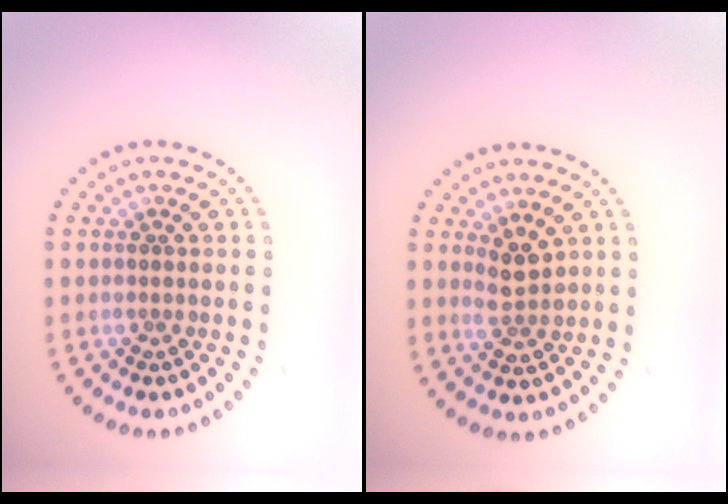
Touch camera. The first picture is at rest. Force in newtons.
{"total": 2.2, "press": 2.1, "slide": 0.7}